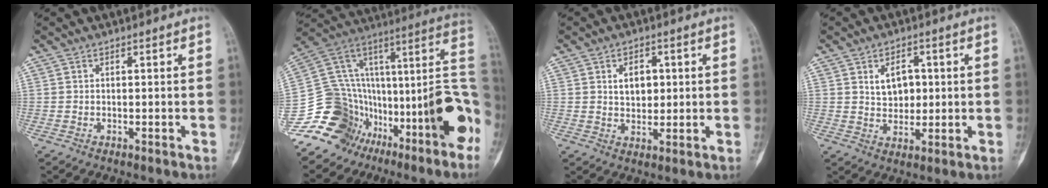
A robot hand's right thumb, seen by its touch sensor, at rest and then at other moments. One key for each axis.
{"total": 17.7, "fx": -9.6, "fy": 12.0, "fz": 8.8, "tx": -0.054, "ty": 0.163, "tz": -0.157}
{"total": 5.3, "fx": 1.3, "fy": 3.6, "fz": 3.7, "tx": -0.033, "ty": -0.006, "tz": 0.022}
{"total": 6.0, "fx": 1.5, "fy": 4.2, "fz": 4.0, "tx": -0.035, "ty": -0.007, "tz": 0.026}